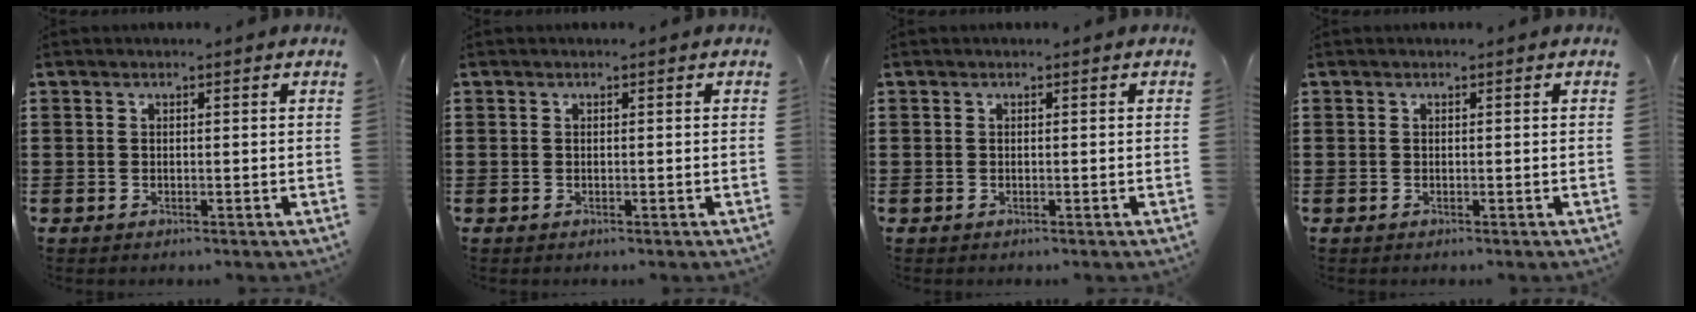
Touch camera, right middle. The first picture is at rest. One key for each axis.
{"total": 0.0}
{"total": 0.0}
{"total": 0.0}